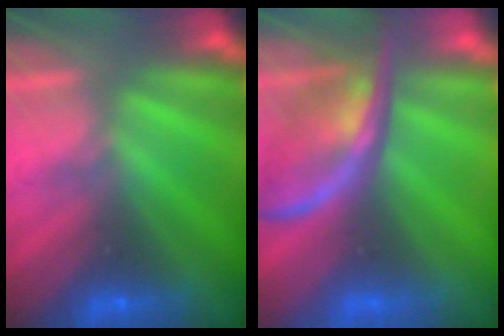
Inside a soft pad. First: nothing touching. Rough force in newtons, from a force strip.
{"total": 2.5}